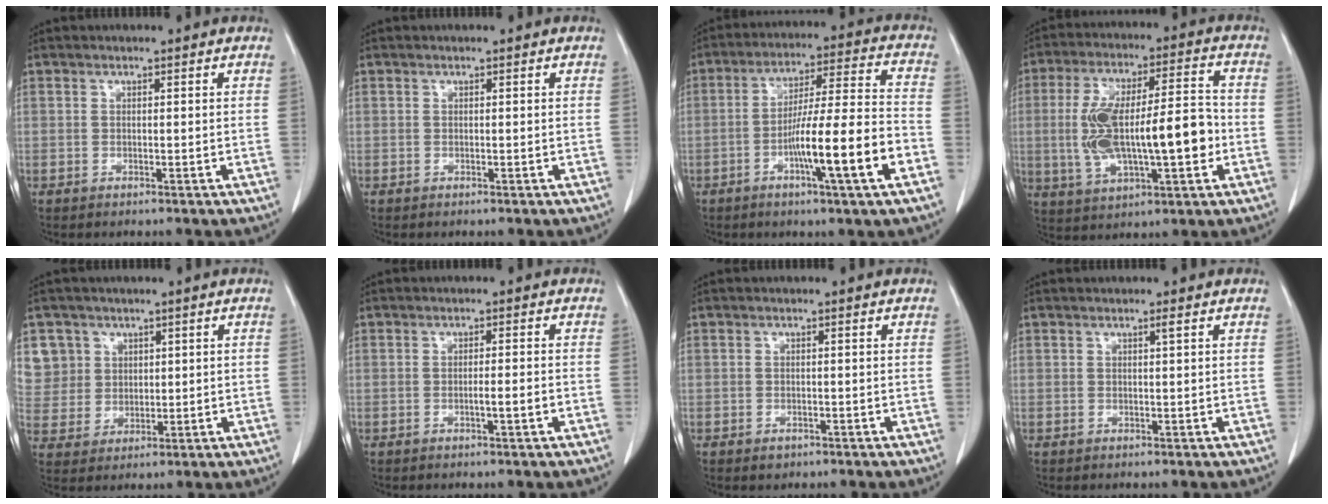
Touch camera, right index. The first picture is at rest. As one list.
[{"total": 0.0}, {"total": 13.8, "force": [-5.1, -0.2, 12.8], "torque": [-0.214, 0.003, -0.084]}, {"total": 16.0, "force": [-1.8, 4.5, 15.3], "torque": [-0.286, 0.024, -0.018]}, {"total": 7.5, "force": [3.3, 6.7, 0.0], "torque": [0.004, 0.016, 0.079]}, {"total": 1.9, "force": [-0.7, -0.1, 1.7], "torque": [-0.029, 0.001, -0.010]}, {"total": 1.3, "force": [-0.9, 0.8, 0.4], "torque": [-0.010, 0.001, -0.006]}, {"total": 0.6, "force": [0.2, -0.1, 0.5], "torque": [-0.013, -0.001, 0.008]}]